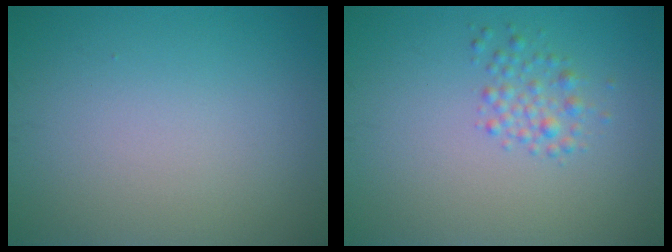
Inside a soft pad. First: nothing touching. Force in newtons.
{"total": 1.8, "press": 1.8, "slide": 0.1}